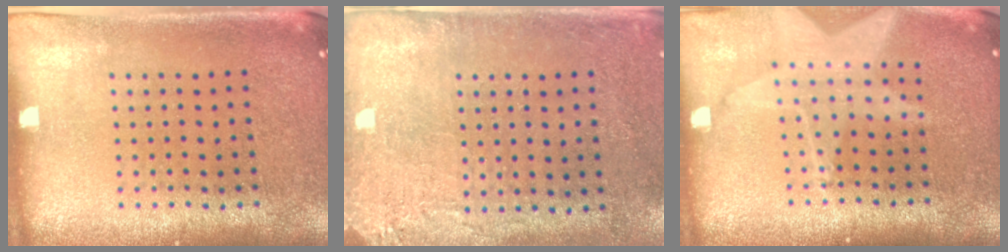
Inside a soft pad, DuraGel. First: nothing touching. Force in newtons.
{"total": 2.8, "press": 2.4, "slide": 1.6}
{"total": 1.8, "press": 1.5, "slide": 1.0}